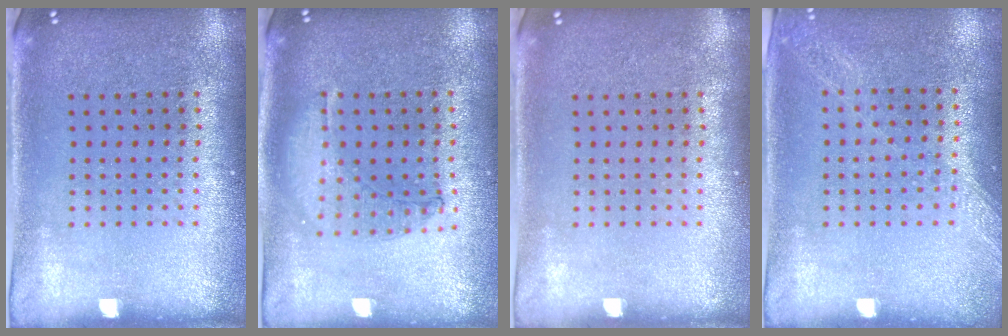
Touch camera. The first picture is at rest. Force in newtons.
{"total": 0.9, "press": 0.9, "slide": 0.2}
{"total": 0.0}
{"total": 1.1, "press": 1.1, "slide": 0.2}